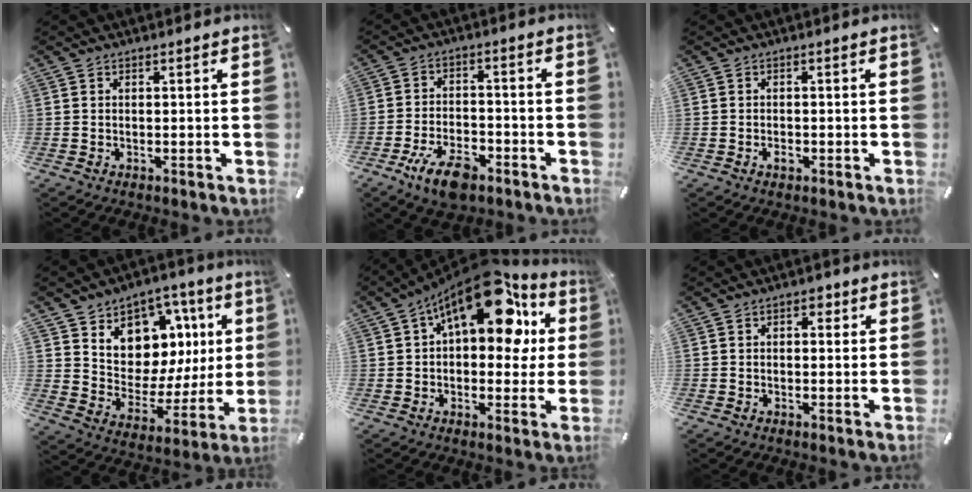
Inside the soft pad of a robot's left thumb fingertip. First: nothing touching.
{"total": 9.5, "force": [-5.7, 4.5, 6.1], "torque": [-0.118, 0.025, -0.101]}
{"total": 1.5, "force": [-0.8, 0.8, 1.0], "torque": [-0.019, 0.004, -0.015]}
{"total": 10.8, "force": [5.3, 8.9, 3.1], "torque": [-0.050, -0.072, 0.100]}
{"total": 20.3, "force": [9.2, 10.3, 14.9], "torque": [-0.215, -0.048, 0.154]}
{"total": 2.3, "force": [0.4, 1.7, 1.6], "torque": [-0.018, 0.005, 0.000]}